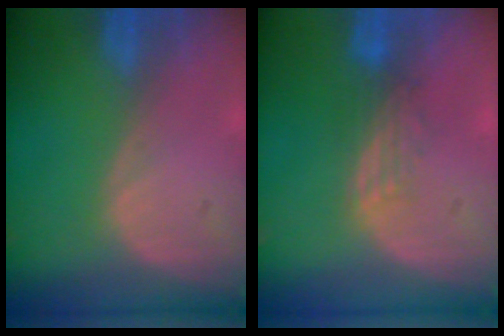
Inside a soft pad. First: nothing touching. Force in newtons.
{"total": 2.8, "press": 2.6, "slide": 1.2}